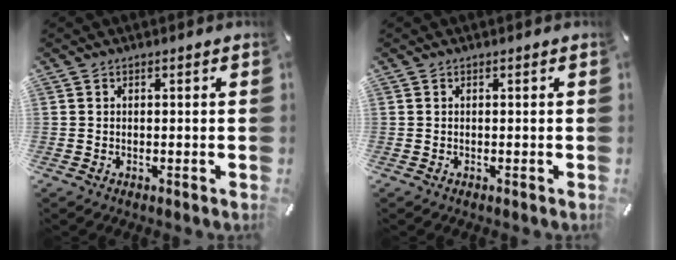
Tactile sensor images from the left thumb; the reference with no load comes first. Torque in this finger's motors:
{"motor_torque": [-0.32, -0.30, -0.16, -0.02, 0.07]}